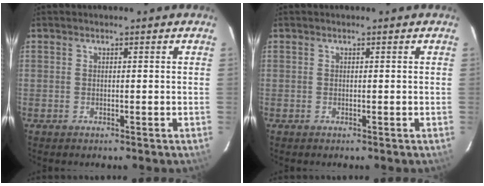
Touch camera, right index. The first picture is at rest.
{"total": 0.0}